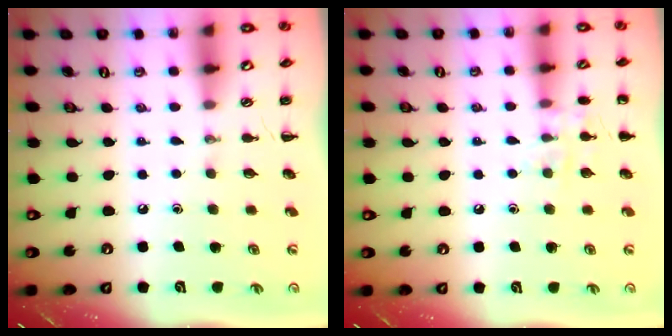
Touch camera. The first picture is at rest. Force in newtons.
{"total": 7.7, "press": 7.5, "slide": 1.5}